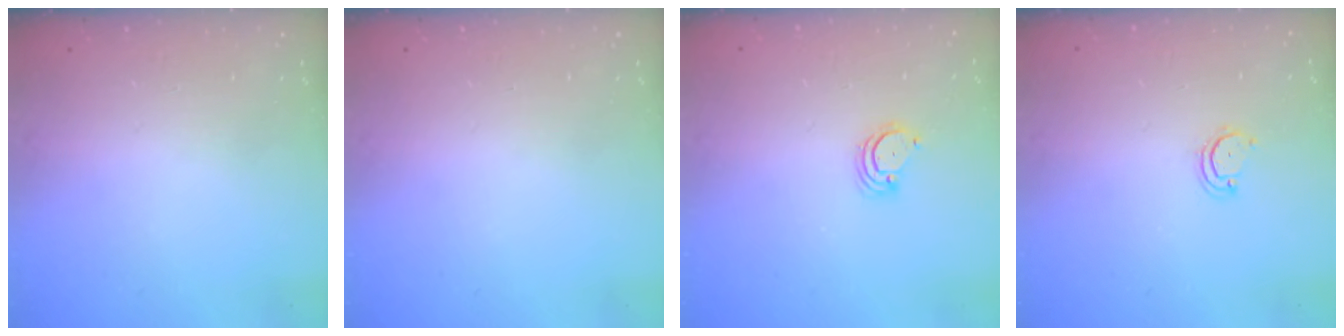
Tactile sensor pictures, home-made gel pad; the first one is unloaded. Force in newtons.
{"total": 0.0}
{"total": 3.4, "press": 3.3, "slide": 0.3}
{"total": 3.3, "press": 3.3, "slide": 0.2}